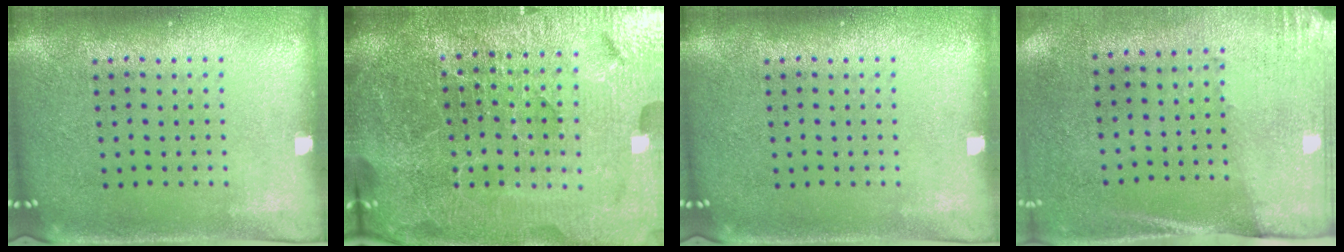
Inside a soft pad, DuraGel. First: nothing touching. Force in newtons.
{"total": 6.7, "press": 5.8, "slide": 3.3}
{"total": 0.0}
{"total": 2.7, "press": 2.4, "slide": 1.4}